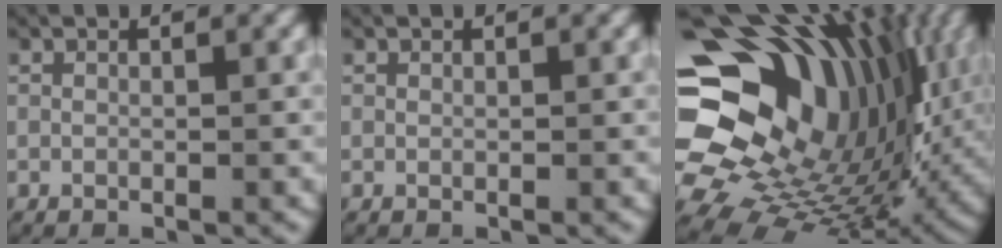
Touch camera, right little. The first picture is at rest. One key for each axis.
{"total": 0.0}
{"total": 25.8, "fx": 1.7, "fy": 18.6, "fz": 17.9, "tx": -0.307, "ty": -0.013, "tz": 0.025}